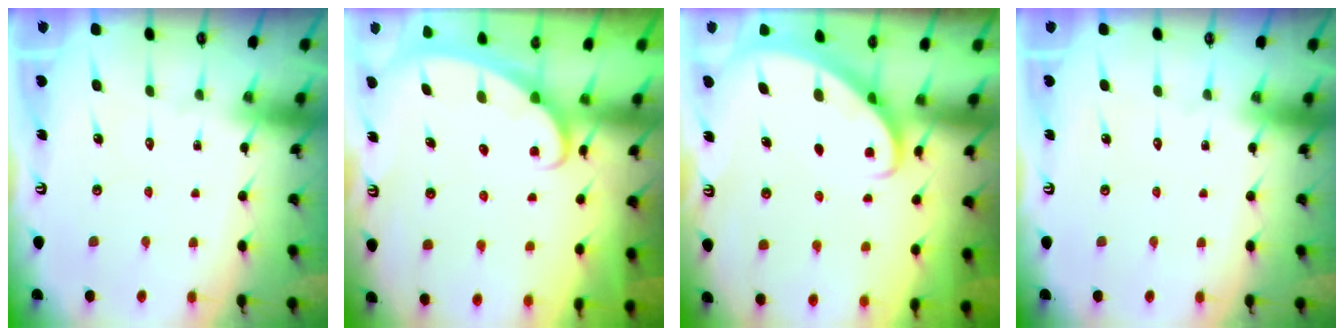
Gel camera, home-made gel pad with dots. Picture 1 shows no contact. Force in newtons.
{"total": 2.6, "press": 2.6, "slide": 0.3}
{"total": 2.7, "press": 2.7, "slide": 0.2}
{"total": 0.0}